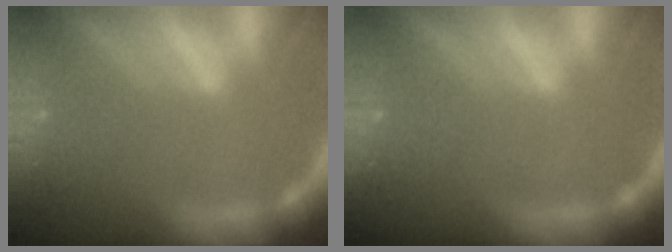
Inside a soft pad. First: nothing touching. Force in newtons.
{"total": 0.0}